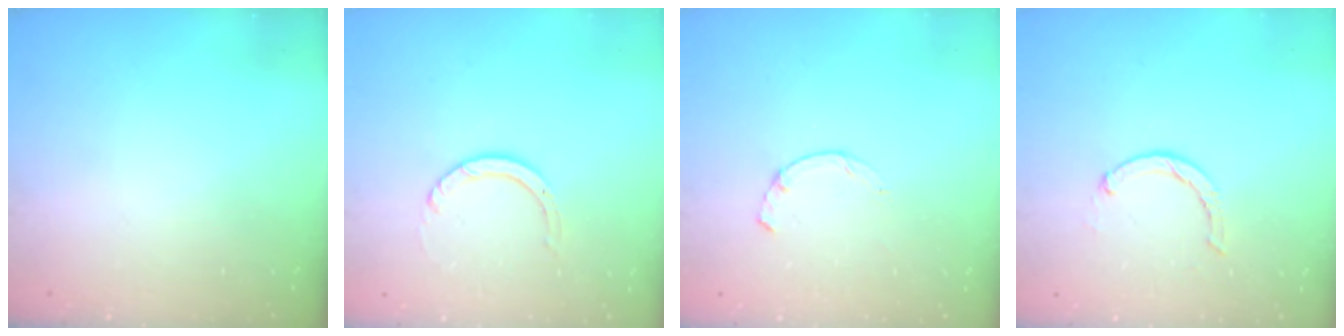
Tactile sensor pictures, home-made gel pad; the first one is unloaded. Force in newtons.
{"total": 4.0, "press": 4.0, "slide": 0.2}
{"total": 1.7, "press": 1.6, "slide": 0.4}
{"total": 1.7, "press": 1.6, "slide": 0.3}